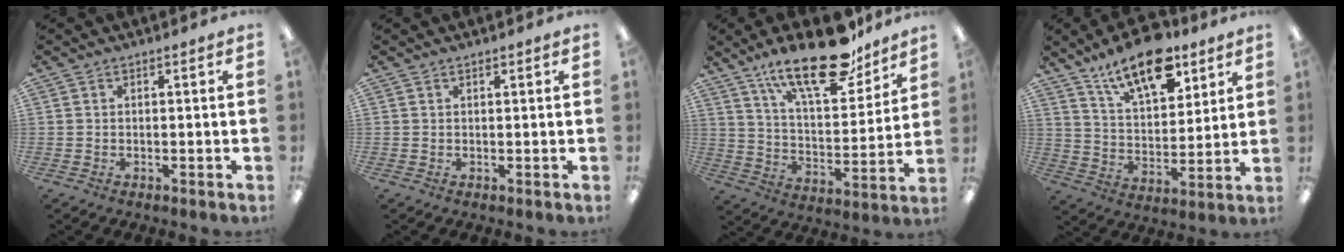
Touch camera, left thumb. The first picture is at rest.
{"total": 0.5, "force": [0.4, 0.1, 0.2], "torque": [-0.004, 0.001, 0.008]}
{"total": 21.8, "force": [15.5, 7.9, 13.2], "torque": [-0.207, -0.089, 0.261]}
{"total": 16.7, "force": [11.4, 7.6, 9.6], "torque": [-0.147, -0.057, 0.195]}